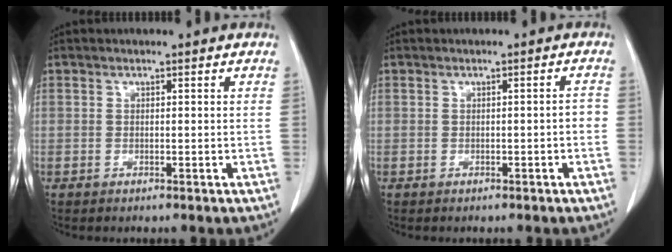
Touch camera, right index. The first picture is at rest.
{"total": 1.0, "force": [-0.2, 0.2, 1.0], "torque": [-0.012, 0.001, -0.002]}